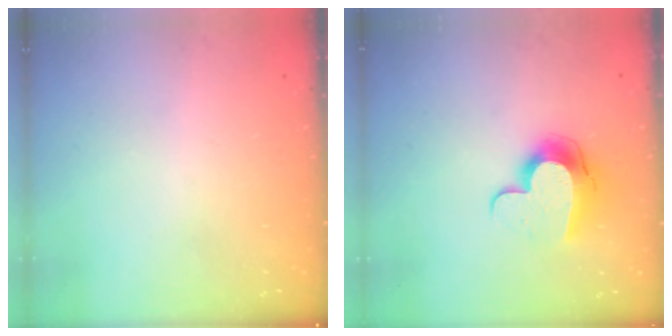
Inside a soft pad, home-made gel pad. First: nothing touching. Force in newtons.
{"total": 11.2, "press": 11.2, "slide": 1.1}